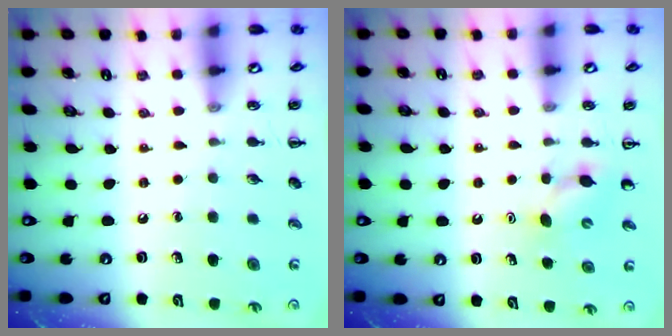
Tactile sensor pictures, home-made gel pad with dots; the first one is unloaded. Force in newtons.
{"total": 3.8, "press": 3.6, "slide": 1.3}